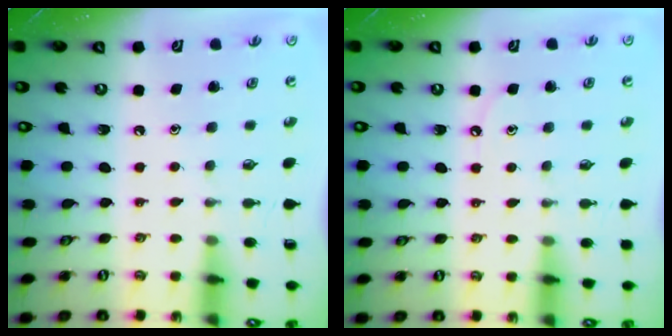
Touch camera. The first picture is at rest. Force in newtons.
{"total": 3.5, "press": 3.5, "slide": 0.5}